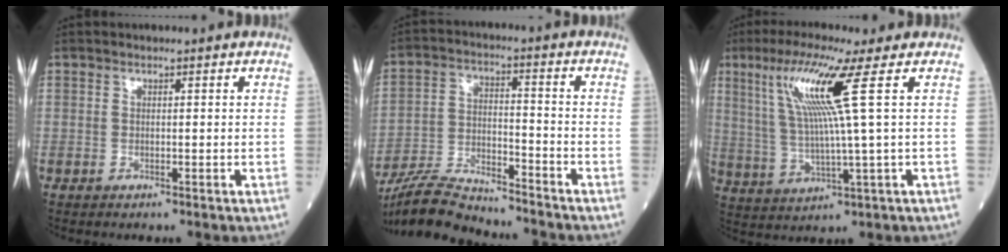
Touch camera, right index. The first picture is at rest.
{"total": 14.8, "force": [-13.7, 2.2, 5.1], "torque": [-0.103, 0.001, -0.241]}
{"total": 11.6, "force": [4.3, -1.4, 10.6], "torque": [-0.218, 0.007, 0.086]}